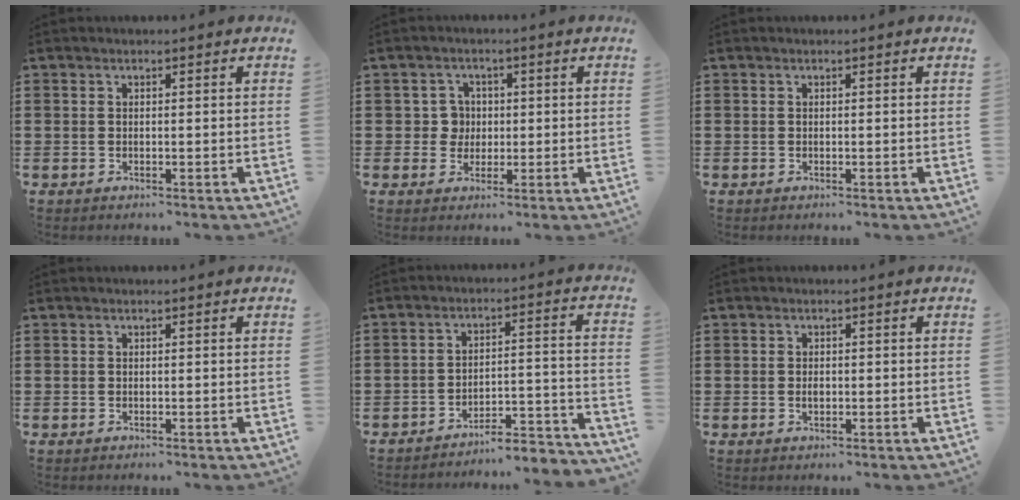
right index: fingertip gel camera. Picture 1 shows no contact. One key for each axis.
{"total": 3.6, "fx": 0.0, "fy": 3.4, "fz": 1.4, "tx": -0.041, "ty": 0.009, "tz": -0.002}
{"total": 0.0}
{"total": 0.0}
{"total": 5.2, "fx": -5.0, "fy": 0.2, "fz": 1.2, "tx": -0.022, "ty": -0.001, "tz": -0.103}
{"total": 1.1, "fx": -0.1, "fy": 0.7, "fz": 0.9, "tx": -0.018, "ty": 0.003, "tz": -0.003}